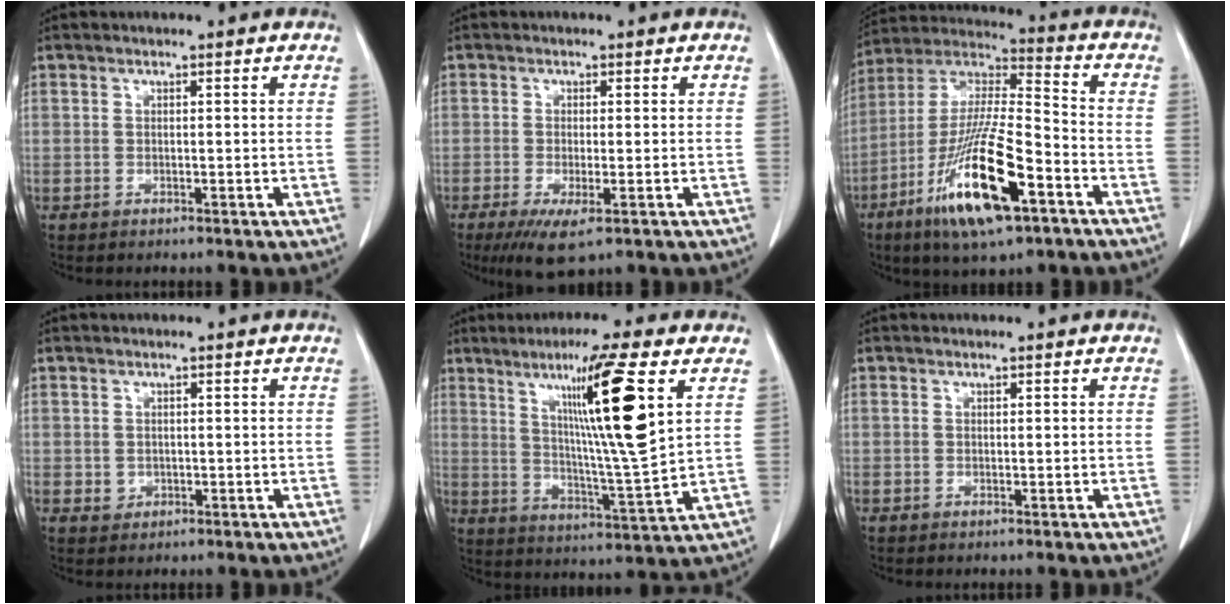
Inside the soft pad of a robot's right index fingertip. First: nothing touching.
{"total": 5.3, "force": [-2.7, 1.1, 4.4], "torque": [-0.078, -0.015, -0.041]}
{"total": 19.1, "force": [-8.9, 3.4, 16.6], "torque": [-0.348, -0.029, -0.159]}
{"total": 1.4, "force": [-0.2, 1.4, 0.3], "torque": [-0.003, 0.003, 0.003]}
{"total": 14.7, "force": [5.8, -1.1, 13.5], "torque": [-0.223, -0.007, 0.098]}
{"total": 0.0}